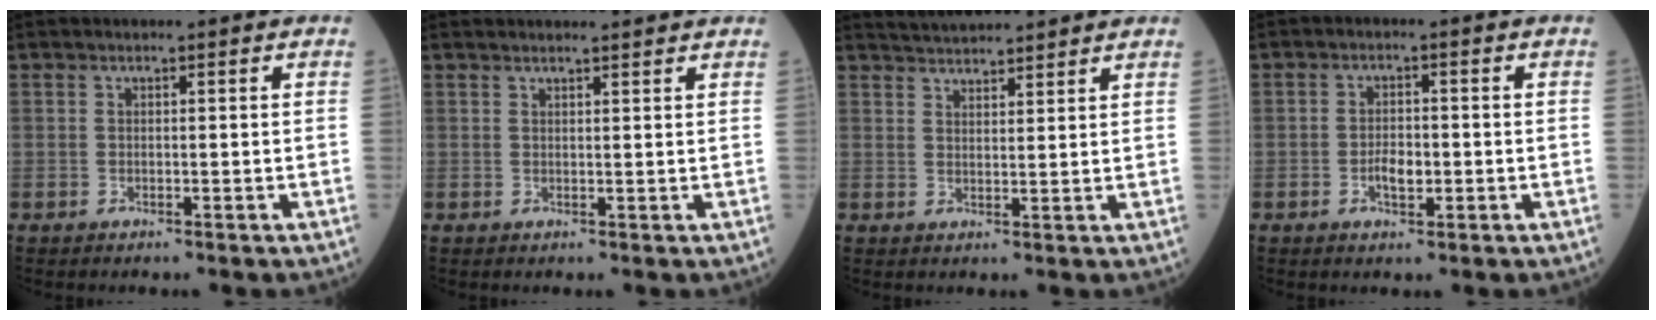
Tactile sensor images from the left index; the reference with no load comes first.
{"total": 3.9, "force": [3.8, 0.1, 1.0], "torque": [-0.016, 0.014, 0.044]}
{"total": 6.7, "force": [6.4, 0.4, 1.9], "torque": [-0.039, 0.027, 0.099]}
{"total": 3.1, "force": [-1.0, 1.4, 2.6], "torque": [-0.050, -0.001, -0.017]}